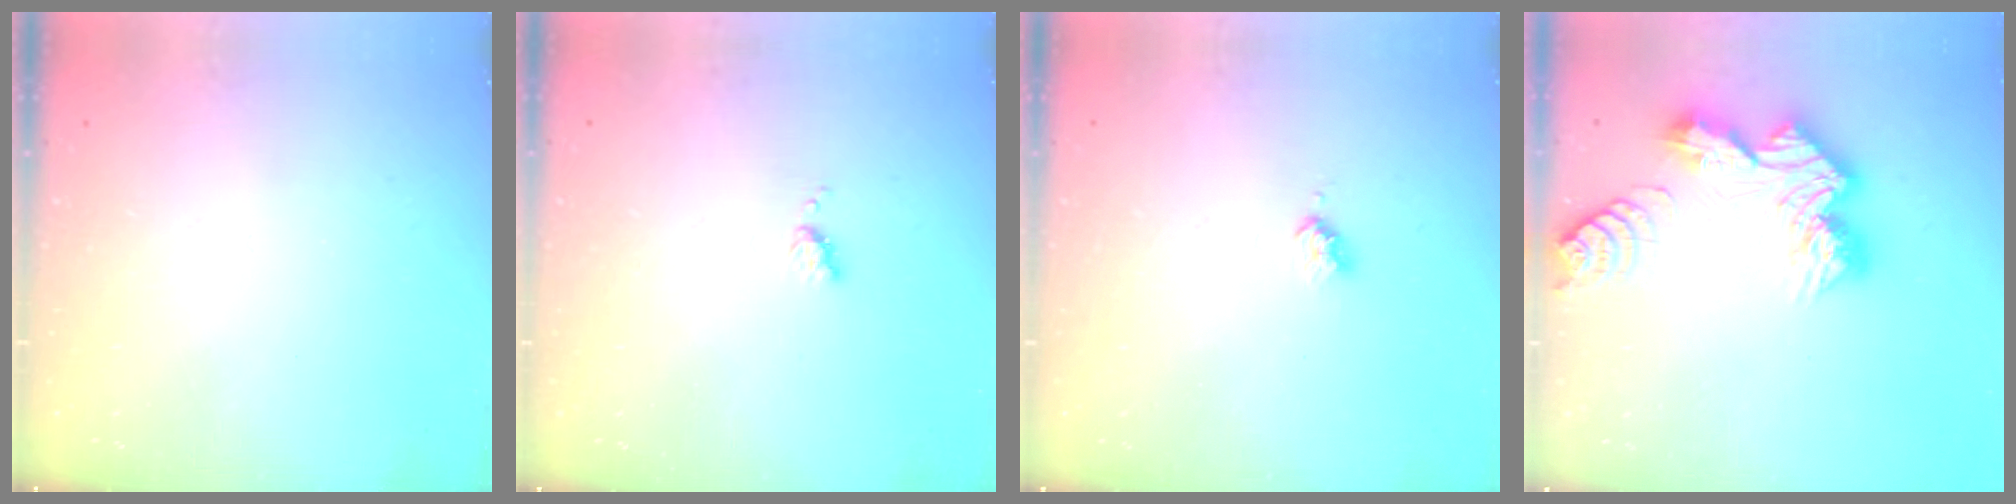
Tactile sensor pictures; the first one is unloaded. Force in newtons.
{"total": 4.0, "press": 4.0, "slide": 0.6}
{"total": 3.2, "press": 3.2, "slide": 0.4}
{"total": 13.8, "press": 13.7, "slide": 1.2}